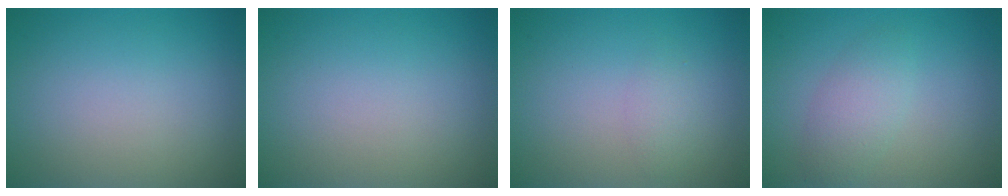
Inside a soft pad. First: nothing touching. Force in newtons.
{"total": 0.0}
{"total": 1.3, "press": 1.3, "slide": 0.0}
{"total": 2.6, "press": 2.6, "slide": 0.1}